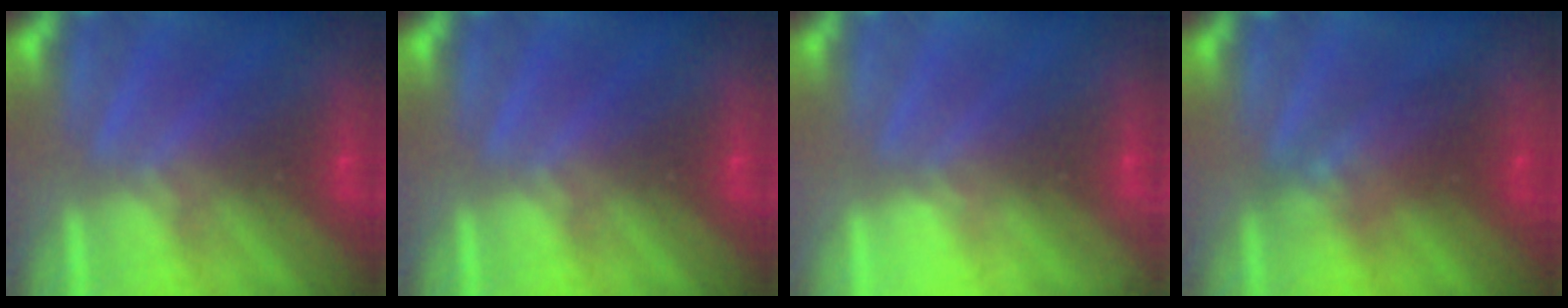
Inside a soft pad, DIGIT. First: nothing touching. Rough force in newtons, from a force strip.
{"total": 0.0}
{"total": 2.3}
{"total": 2.9}